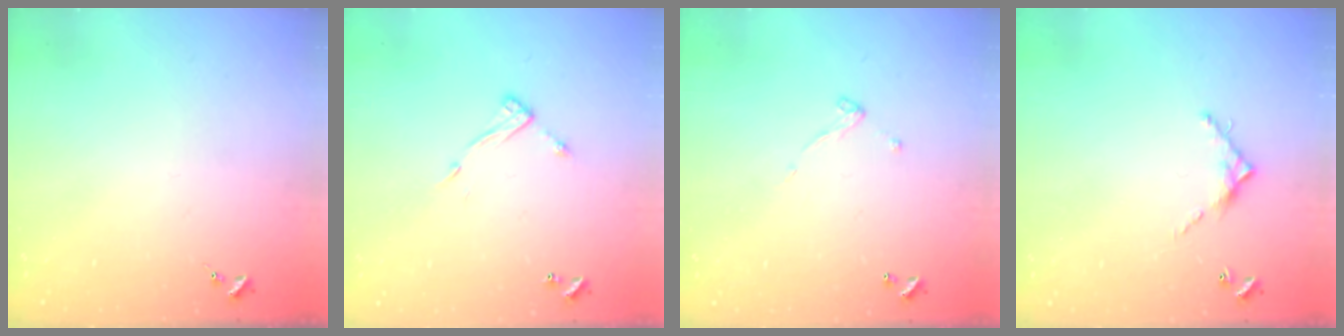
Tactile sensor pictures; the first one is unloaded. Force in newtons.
{"total": 7.9, "press": 7.9, "slide": 0.3}
{"total": 4.9, "press": 4.9, "slide": 0.1}
{"total": 7.0, "press": 7.0, "slide": 0.2}